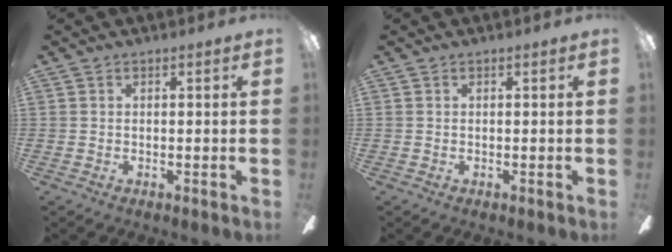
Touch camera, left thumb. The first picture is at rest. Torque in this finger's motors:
{"motor_torque": [-0.22, -0.23, 0.14, 0.00, 0.00]}